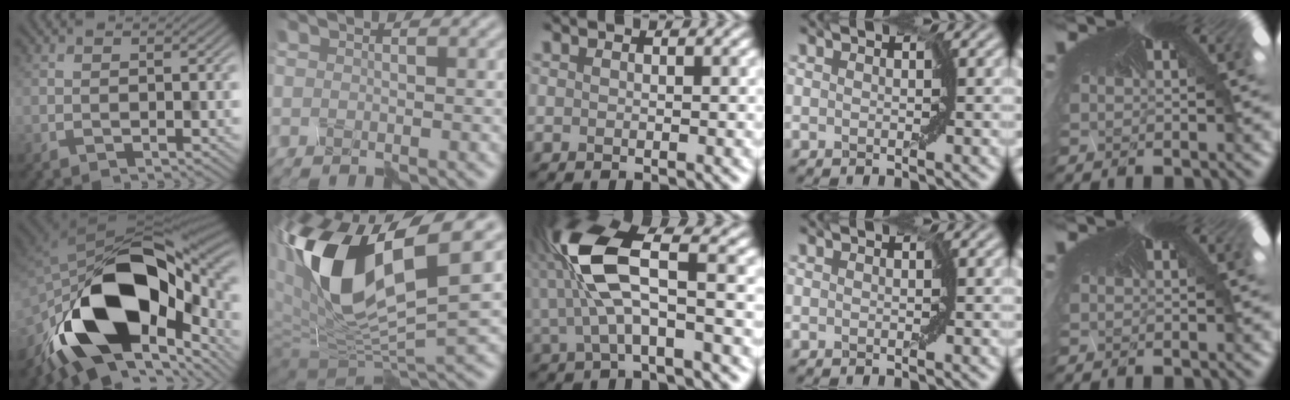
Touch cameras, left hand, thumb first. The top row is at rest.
{"thumb": {"total": 19.4, "force": [-6.3, 11.4, 14.4], "torque": [-0.275, -0.029, -0.089]}, "index": {"total": 16.2, "force": [3.7, 7.2, 14.0], "torque": [-0.291, 0.002, 0.055]}, "middle": {"total": 6.9, "force": [0.3, 1.9, 6.7], "torque": [-0.162, 0.023, 0.009]}}